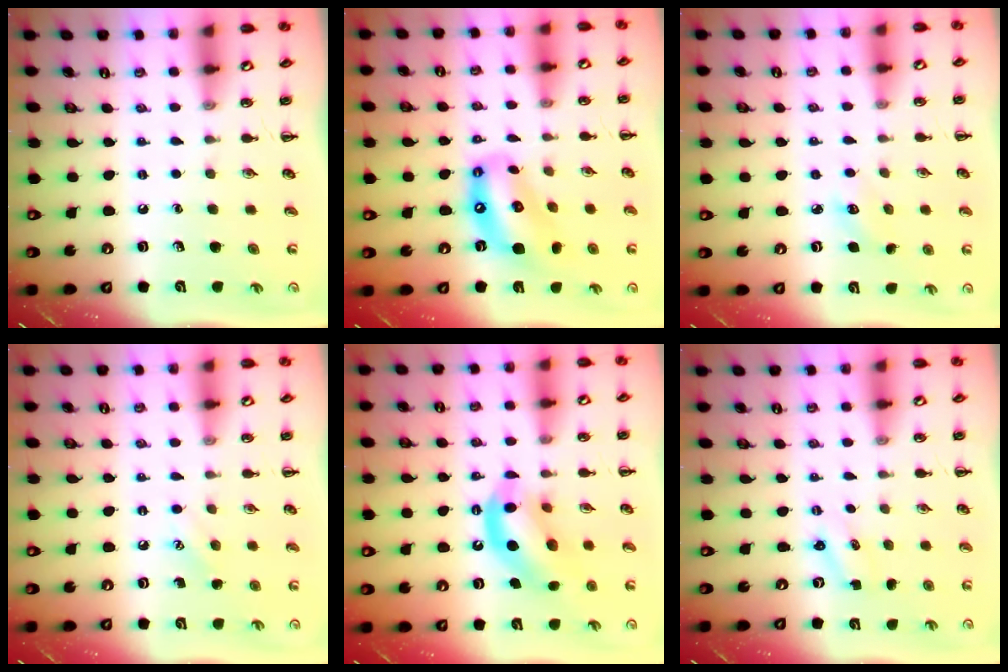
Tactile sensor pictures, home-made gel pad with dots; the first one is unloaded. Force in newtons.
{"total": 12.6, "press": 12.2, "slide": 3.2}
{"total": 3.6, "press": 3.4, "slide": 0.9}
{"total": 6.0, "press": 5.8, "slide": 1.7}
{"total": 11.5, "press": 11.1, "slide": 3.0}
{"total": 1.2, "press": 1.2, "slide": 0.4}